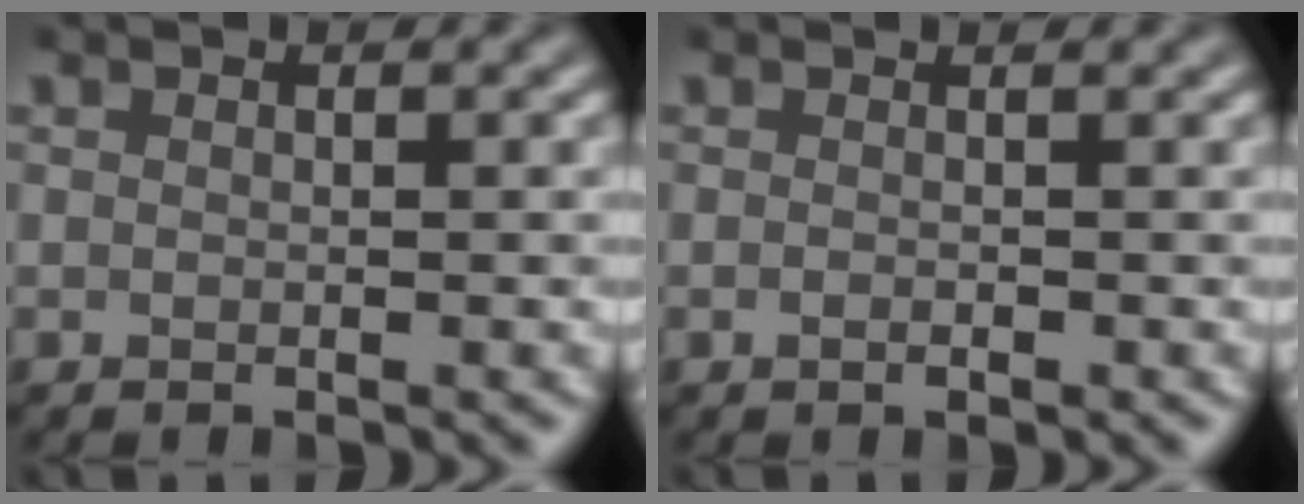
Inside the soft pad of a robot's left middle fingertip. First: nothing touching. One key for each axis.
{"total": 1.1, "fx": 0.1, "fy": 0.3, "fz": 1.0, "tx": -0.015, "ty": -0.003, "tz": -0.004}